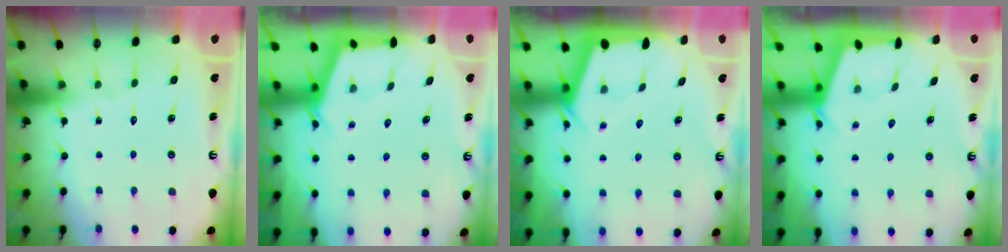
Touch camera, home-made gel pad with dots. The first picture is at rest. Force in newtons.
{"total": 2.7, "press": 2.7, "slide": 0.3}
{"total": 2.3, "press": 2.3, "slide": 0.3}
{"total": 2.6, "press": 2.5, "slide": 0.3}